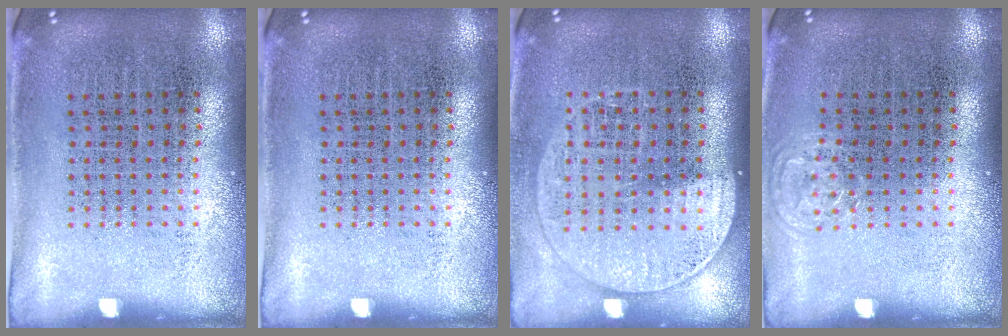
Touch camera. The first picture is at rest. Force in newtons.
{"total": 0.0}
{"total": 1.5, "press": 1.3, "slide": 0.7}
{"total": 0.6, "press": 0.6, "slide": 0.1}